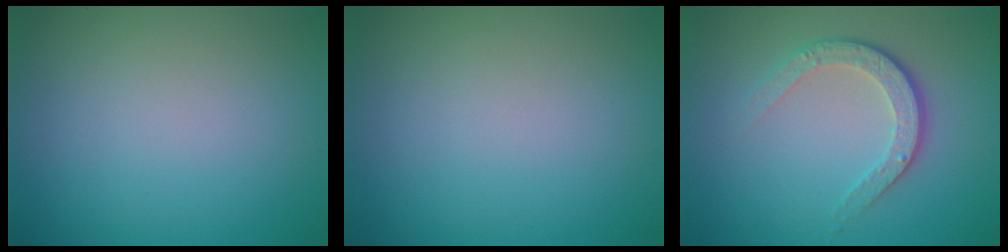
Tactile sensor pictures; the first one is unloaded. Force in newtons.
{"total": 0.0}
{"total": 3.5, "press": 2.5, "slide": 2.4}